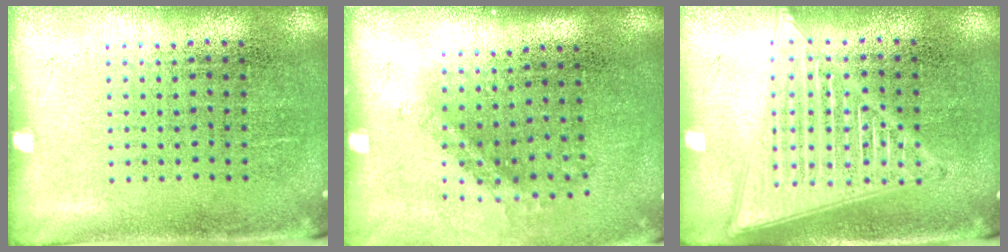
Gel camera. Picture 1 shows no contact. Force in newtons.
{"total": 1.3, "press": 0.9, "slide": 0.9}
{"total": 2.9, "press": 2.8, "slide": 0.4}